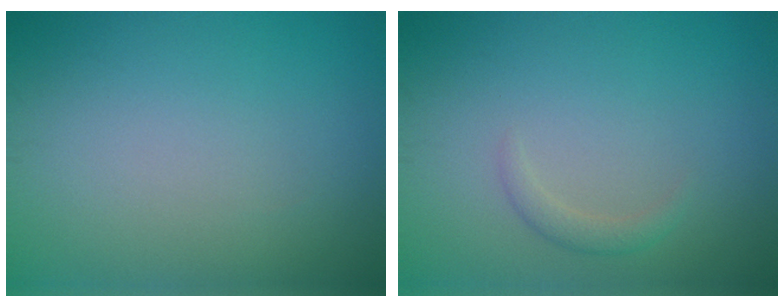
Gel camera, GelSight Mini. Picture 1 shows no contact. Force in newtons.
{"total": 1.3, "press": 1.3, "slide": 0.1}